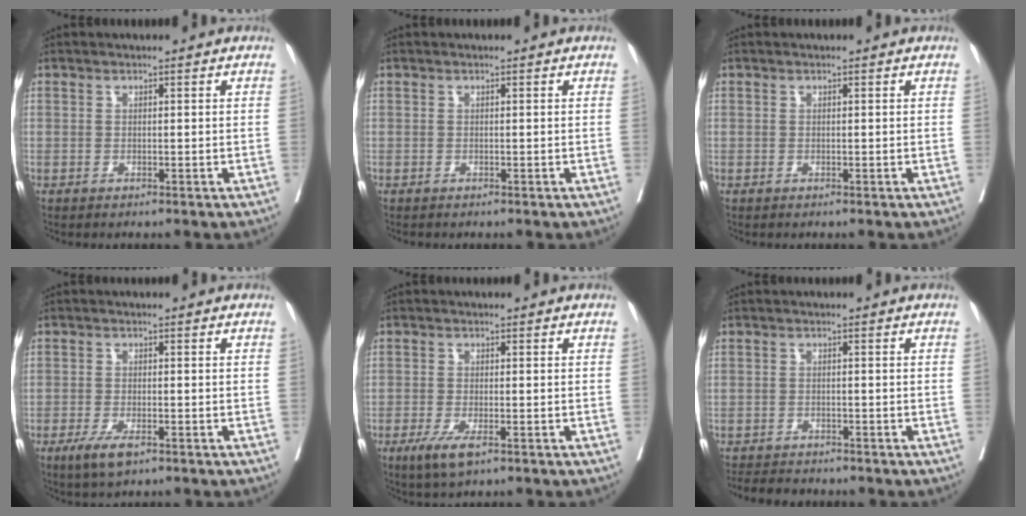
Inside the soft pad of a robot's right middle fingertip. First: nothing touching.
{"total": 0.0}
{"total": 0.0}
{"total": 4.2, "force": [-2.5, 1.3, 3.2], "torque": [-0.060, -0.006, -0.039]}
{"total": 4.2, "force": [-2.3, 1.1, 3.3], "torque": [-0.065, -0.009, -0.038]}
{"total": 5.1, "force": [-4.8, 1.3, 1.3], "torque": [-0.018, -0.010, -0.074]}